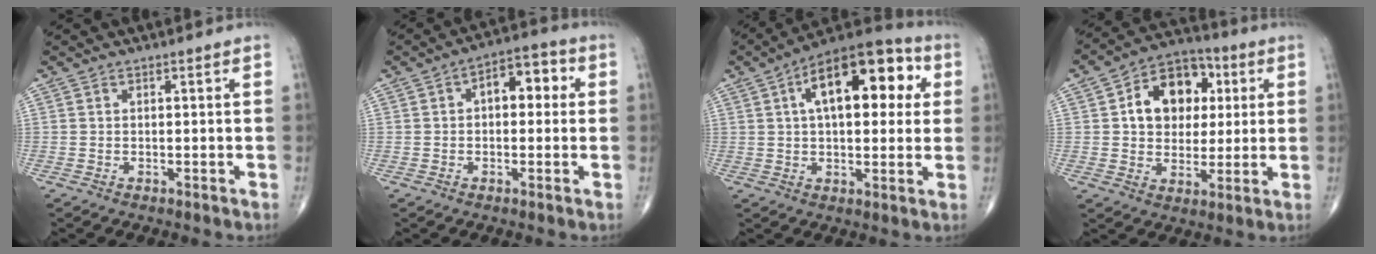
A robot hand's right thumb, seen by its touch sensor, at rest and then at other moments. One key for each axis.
{"total": 7.6, "fx": 1.1, "fy": 4.4, "fz": 6.1, "tx": -0.056, "ty": 0.025, "tz": 0.007}
{"total": 19.2, "fx": 5.2, "fy": 9.5, "fz": 15.9, "tx": -0.202, "ty": 0.021, "tz": 0.067}
{"total": 14.0, "fx": 3.2, "fy": 10.4, "fz": 8.9, "tx": -0.092, "ty": 0.007, "tz": 0.046}